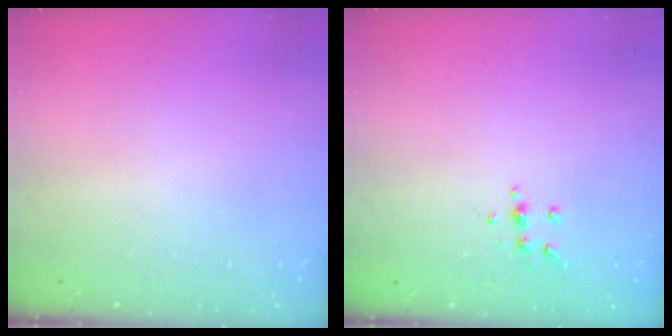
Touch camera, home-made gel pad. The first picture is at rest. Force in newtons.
{"total": 5.4, "press": 5.3, "slide": 0.6}